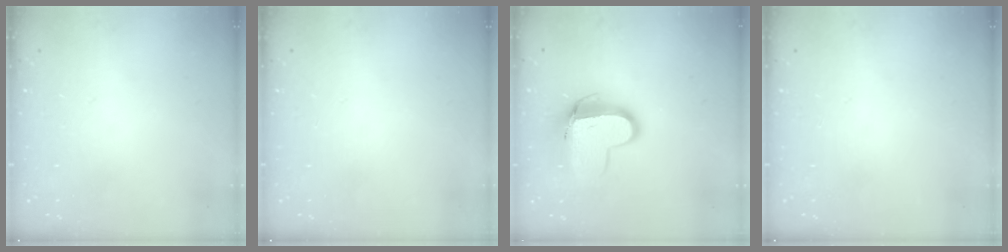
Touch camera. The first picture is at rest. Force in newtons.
{"total": 0.0}
{"total": 11.6, "press": 11.5, "slide": 1.2}
{"total": 0.0}